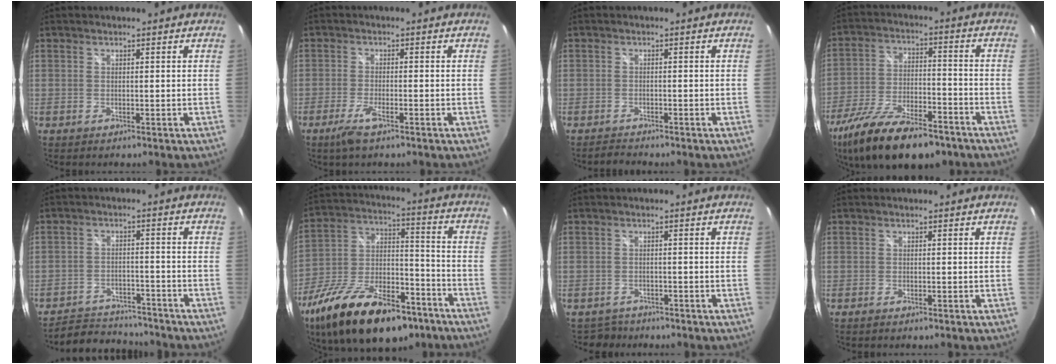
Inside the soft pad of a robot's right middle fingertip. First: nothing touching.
{"total": 4.3, "force": [-2.8, 0.8, 3.2], "torque": [-0.080, -0.009, -0.053]}
{"total": 1.4, "force": [-1.3, 0.1, -0.2], "torque": [-0.006, 0.000, -0.026]}
{"total": 19.9, "force": [-14.4, 6.8, 11.9], "torque": [-0.235, -0.045, -0.237]}
{"total": 10.2, "force": [-9.4, 3.0, 2.3], "torque": [-0.066, 0.013, -0.134]}
{"total": 24.4, "force": [-15.0, 10.9, 15.9], "torque": [-0.300, -0.015, -0.239]}
{"total": 2.5, "force": [-2.0, 1.5, -0.3], "torque": [-0.002, 0.004, -0.033]}
{"total": 0.7, "force": [-0.5, 0.2, 0.4], "torque": [-0.008, -0.002, -0.011]}